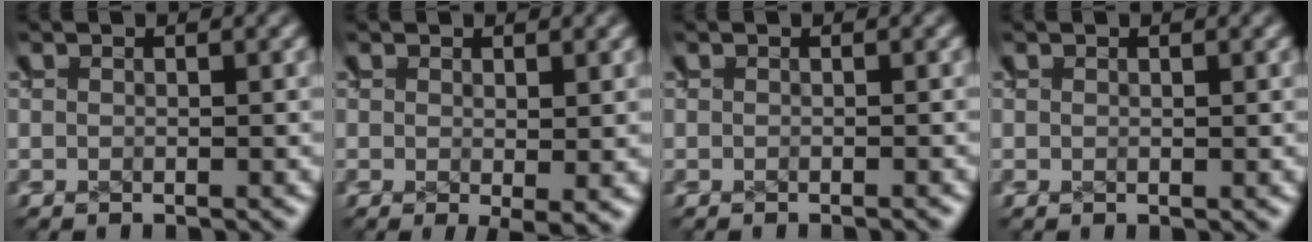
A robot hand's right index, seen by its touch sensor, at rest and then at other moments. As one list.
[{"total": 2.2, "force": [-0.6, 0.7, 2.0], "torque": [-0.024, -0.014, -0.001]}, {"total": 0.6, "force": [-0.5, 0.2, 0.2], "torque": [0.004, 0.002, -0.010]}, {"total": 0.0}]